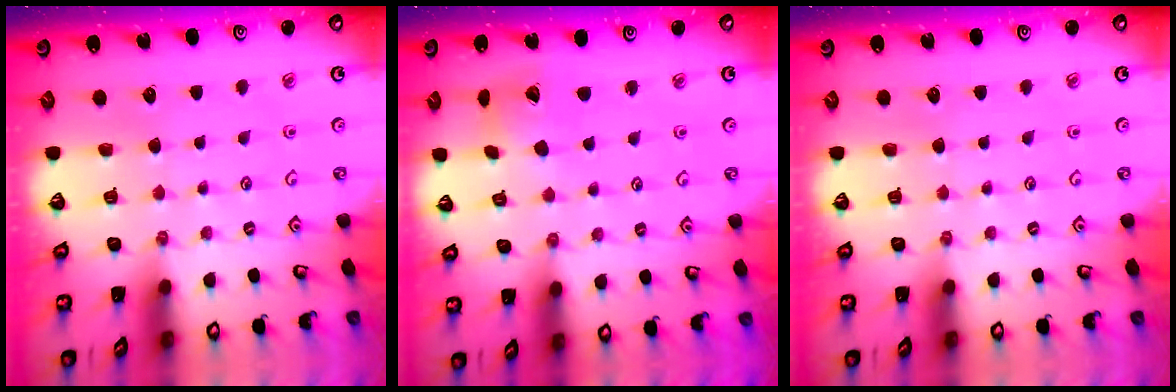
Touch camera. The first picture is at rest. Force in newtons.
{"total": 6.4, "press": 6.3, "slide": 0.9}
{"total": 0.0}